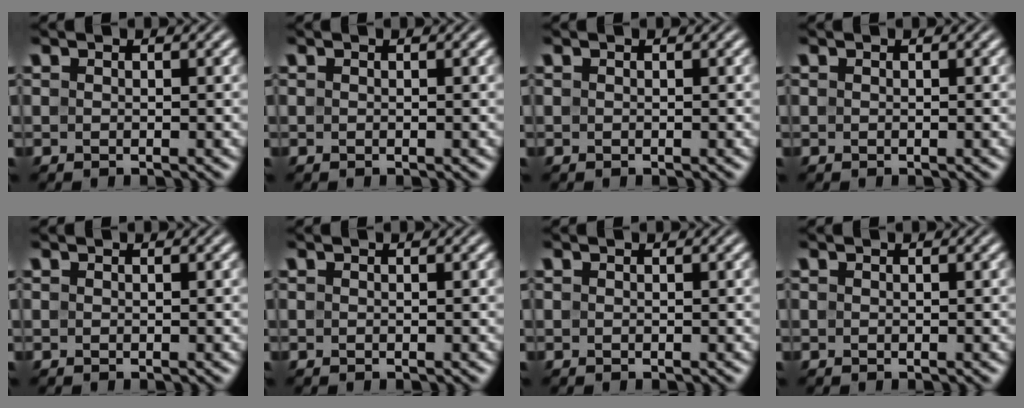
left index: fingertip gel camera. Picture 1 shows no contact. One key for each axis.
{"total": 0.0}
{"total": 0.0}
{"total": 0.0}
{"total": 0.0}
{"total": 0.0}
{"total": 0.0}
{"total": 0.0}